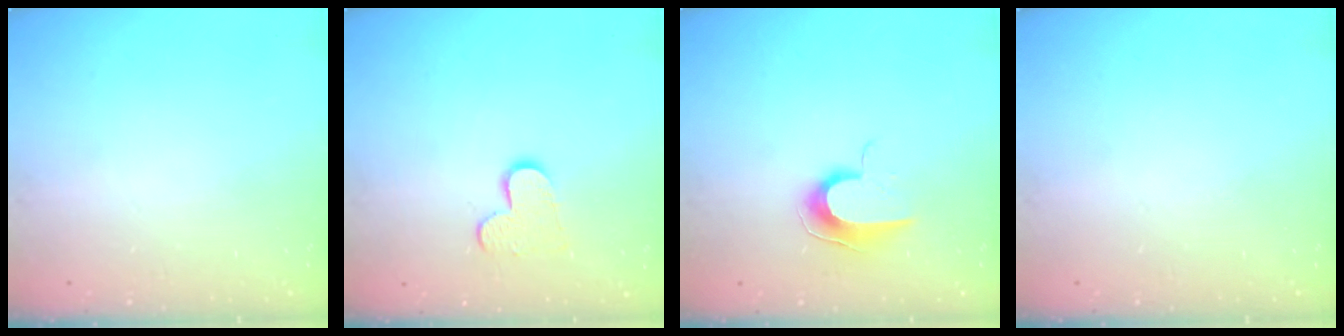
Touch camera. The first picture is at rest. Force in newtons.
{"total": 8.3, "press": 8.2, "slide": 0.5}
{"total": 8.9, "press": 8.9, "slide": 0.8}
{"total": 0.0}